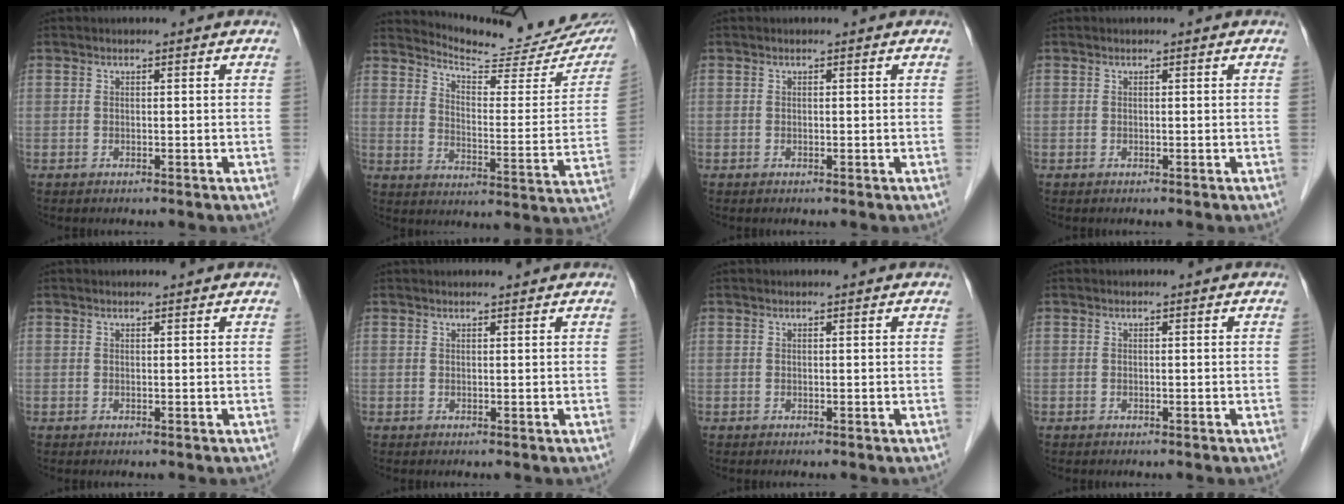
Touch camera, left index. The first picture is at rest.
{"total": 18.2, "force": [17.2, 2.4, 5.6], "torque": [-0.079, -0.068, 0.213]}
{"total": 0.0}
{"total": 0.0}
{"total": 1.0, "force": [1.0, 0.1, 0.2], "torque": [-0.008, 0.008, 0.016]}
{"total": 2.2, "force": [2.1, 0.2, 0.4], "torque": [-0.008, 0.017, 0.029]}
{"total": 0.6, "force": [0.6, 0.1, 0.1], "torque": [-0.005, 0.004, 0.007]}
{"total": 0.0}